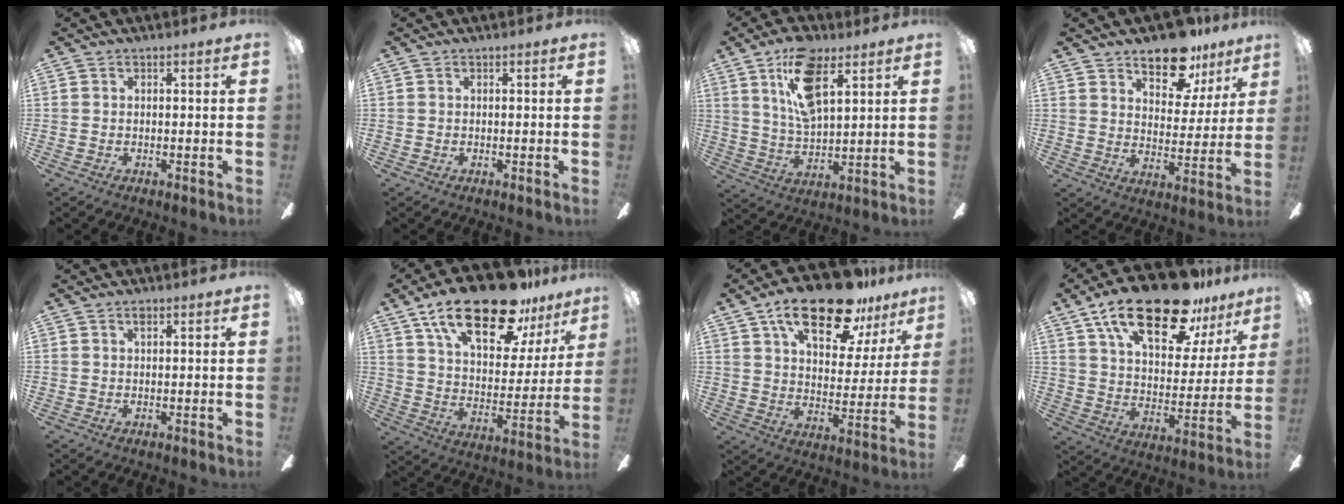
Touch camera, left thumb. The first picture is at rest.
{"total": 0.0}
{"total": 14.6, "force": [7.9, 6.8, 10.2], "torque": [-0.177, -0.012, 0.139]}
{"total": 13.3, "force": [10.1, 6.0, 6.1], "torque": [-0.081, -0.061, 0.180]}
{"total": 1.0, "force": [0.6, 0.4, 0.7], "torque": [-0.016, 0.003, 0.011]}
{"total": 24.5, "force": [16.3, 9.4, 15.6], "torque": [-0.251, -0.092, 0.277]}
{"total": 21.8, "force": [14.3, 8.8, 13.9], "torque": [-0.221, -0.072, 0.240]}
{"total": 24.8, "force": [16.6, 9.4, 15.9], "torque": [-0.258, -0.094, 0.279]}